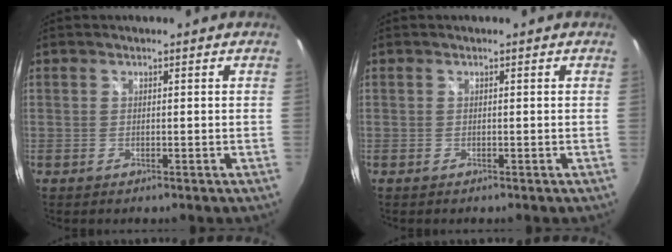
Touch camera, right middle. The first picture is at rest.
{"total": 0.0}